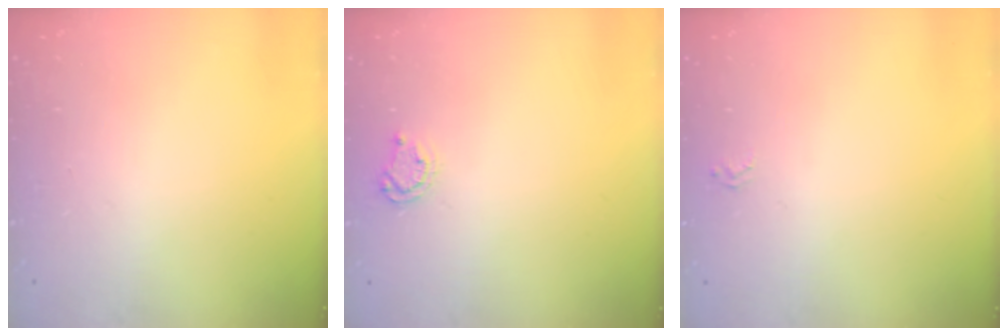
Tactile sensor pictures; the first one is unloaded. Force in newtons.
{"total": 5.0, "press": 5.0, "slide": 0.6}
{"total": 1.6, "press": 1.6, "slide": 0.4}